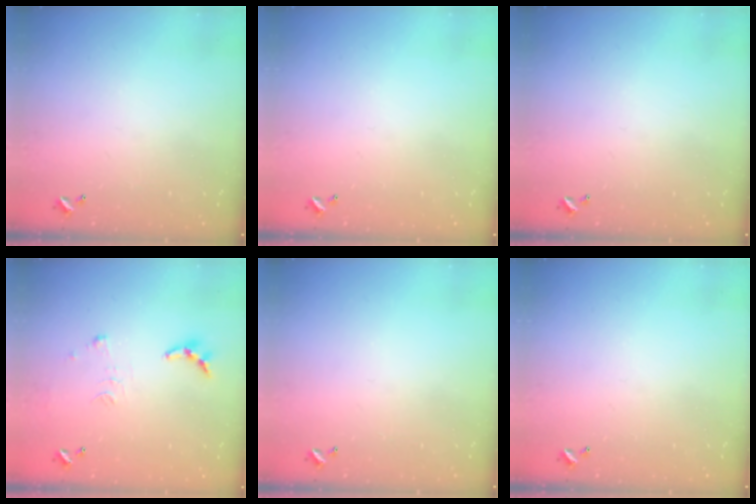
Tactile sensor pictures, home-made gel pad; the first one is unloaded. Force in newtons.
{"total": 0.0}
{"total": 0.0}
{"total": 6.3, "press": 6.3, "slide": 0.6}
{"total": 0.0}
{"total": 0.0}